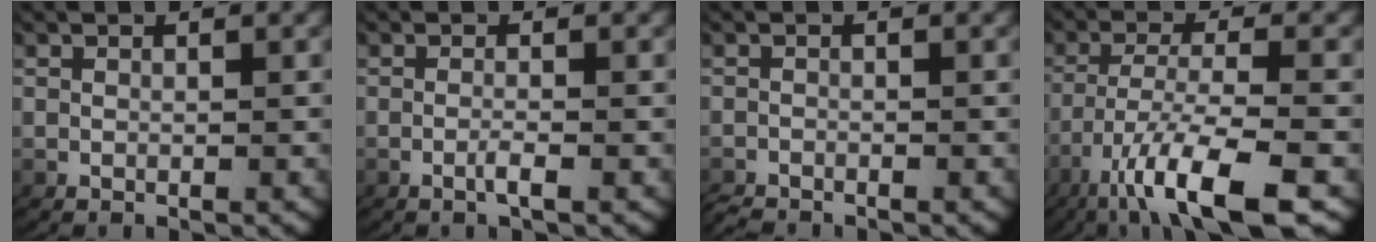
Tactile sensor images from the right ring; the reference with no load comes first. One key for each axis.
{"total": 1.3, "fx": -0.7, "fy": 0.2, "fz": 1.0, "tx": -0.026, "ty": -0.004, "tz": -0.015}
{"total": 1.3, "fx": -1.3, "fy": 0.0, "fz": 0.1, "tx": -0.012, "ty": -0.014, "tz": -0.017}
{"total": 8.3, "fx": -4.3, "fy": 2.8, "fz": 6.4, "tx": -0.136, "ty": -0.035, "tz": -0.047}